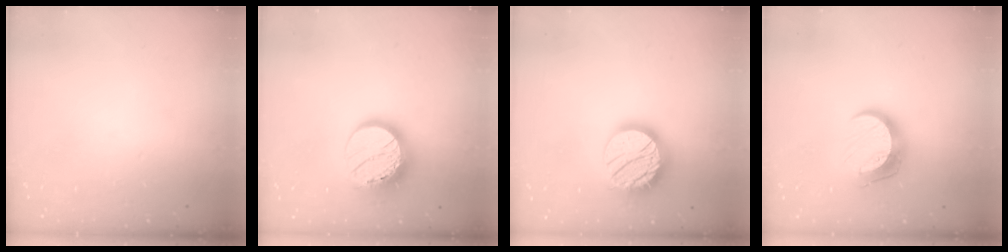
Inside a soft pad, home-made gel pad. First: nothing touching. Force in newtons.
{"total": 14.4, "press": 14.3, "slide": 1.1}
{"total": 16.6, "press": 16.6, "slide": 1.1}
{"total": 11.1, "press": 11.1, "slide": 1.0}